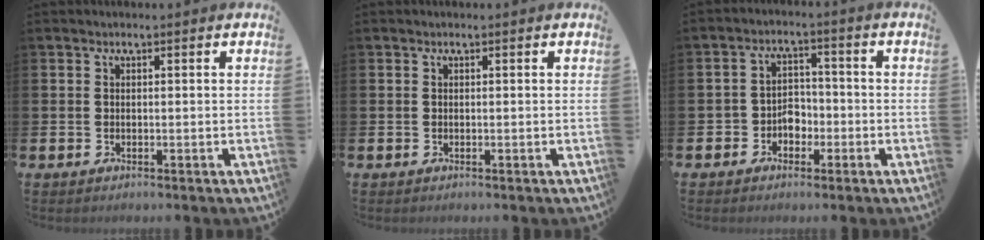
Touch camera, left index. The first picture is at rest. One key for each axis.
{"total": 0.0}
{"total": 3.3, "fx": -1.8, "fy": 2.5, "fz": 0.9, "tx": -0.023, "ty": 0.005, "tz": -0.043}